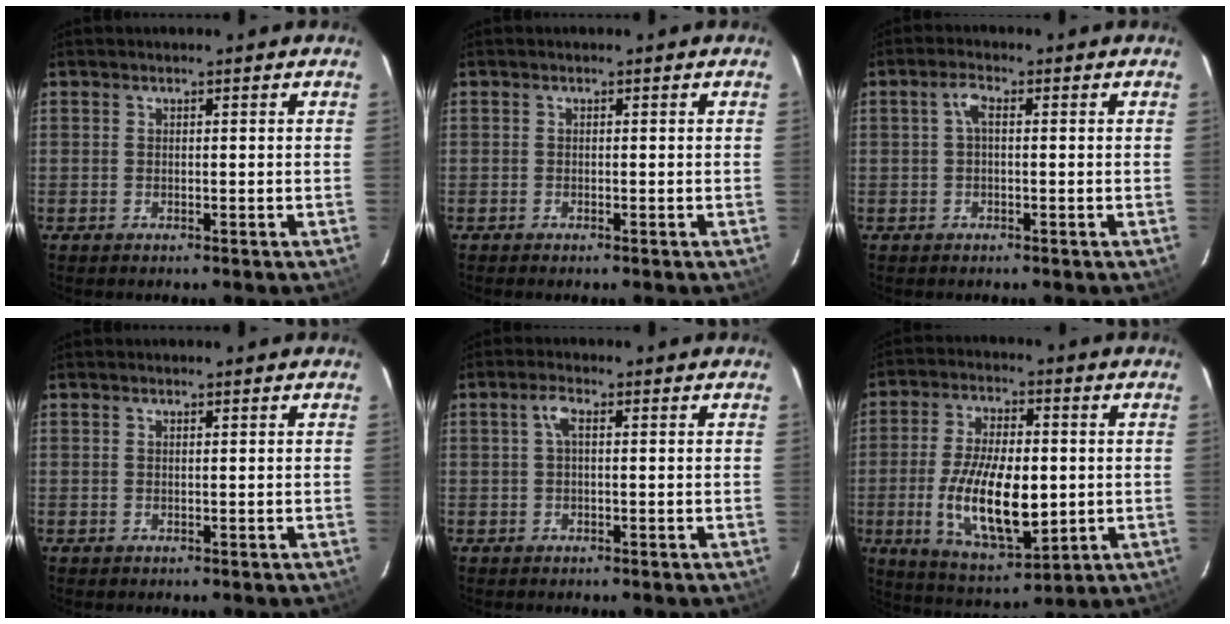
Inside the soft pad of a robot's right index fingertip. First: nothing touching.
{"total": 0.0}
{"total": 2.3, "force": [0.1, 0.9, 2.1], "torque": [-0.045, 0.010, 0.002]}
{"total": 0.0}
{"total": 2.4, "force": [0.3, 0.8, 2.2], "torque": [-0.048, 0.009, 0.006]}
{"total": 16.1, "force": [-2.0, 7.1, 14.4], "torque": [-0.280, -0.015, -0.024]}